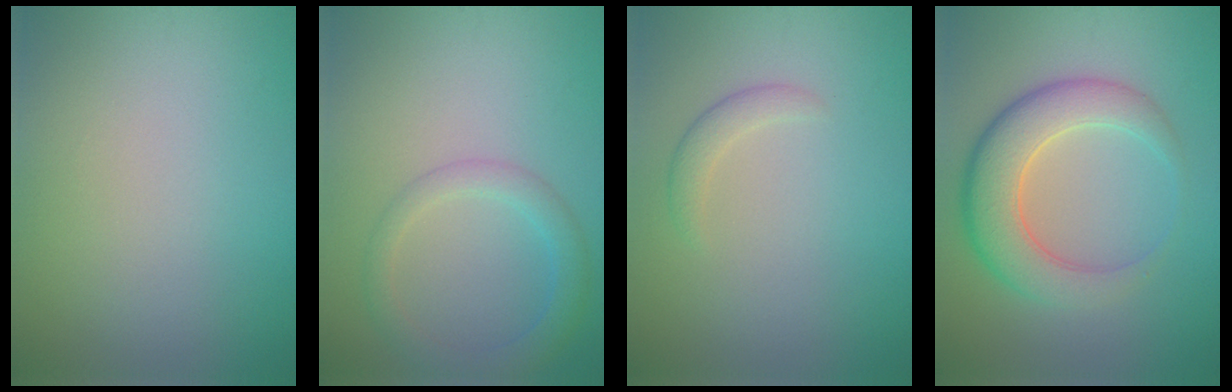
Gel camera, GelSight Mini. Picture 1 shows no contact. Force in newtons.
{"total": 2.8, "press": 2.8, "slide": 0.2}
{"total": 1.4, "press": 1.4, "slide": 0.1}
{"total": 6.3, "press": 6.2, "slide": 0.3}